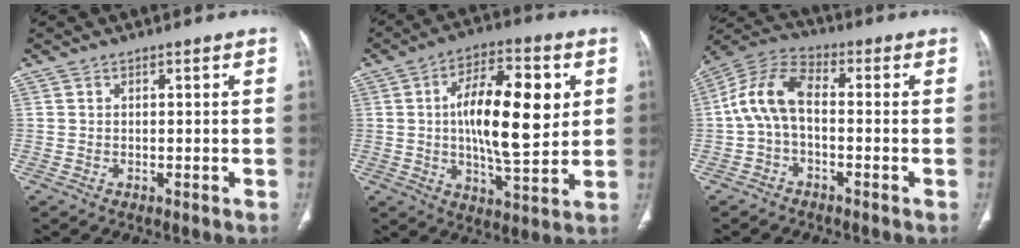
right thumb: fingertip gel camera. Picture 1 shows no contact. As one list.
[{"total": 18.2, "force": [3.0, 7.2, 16.4], "torque": [-0.246, -0.004, 0.047]}, {"total": 9.7, "force": [-0.6, 5.4, 8.0], "torque": [-0.160, 0.036, -0.024]}]